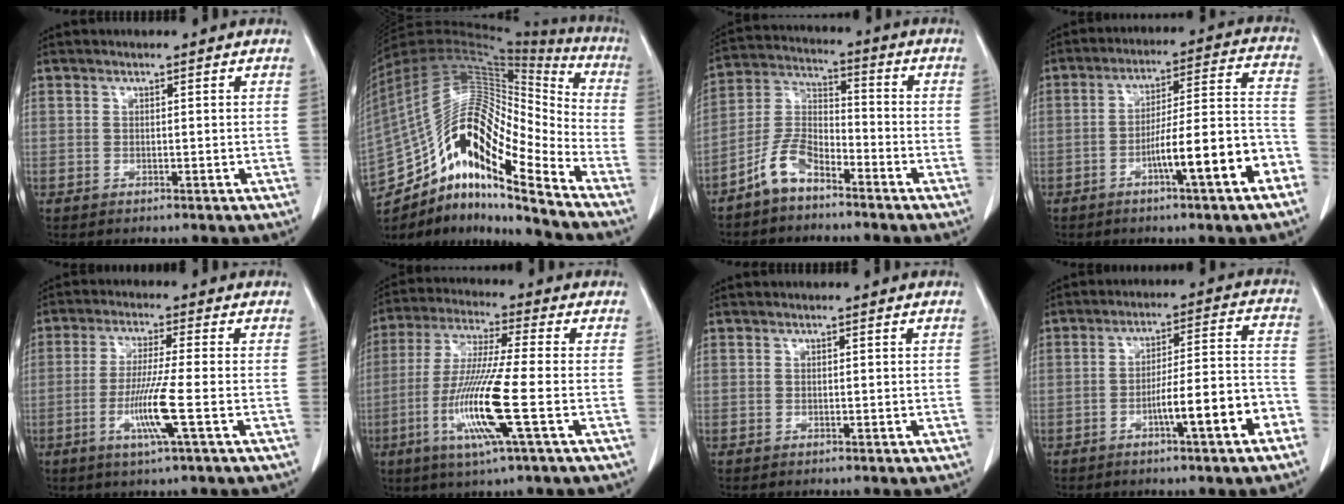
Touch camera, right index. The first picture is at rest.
{"total": 24.8, "force": [-14.9, 5.8, 19.0], "torque": [-0.366, 0.029, -0.262]}
{"total": 7.7, "force": [-5.6, 3.2, 4.2], "torque": [-0.098, 0.012, -0.116]}
{"total": 13.5, "force": [-6.1, 0.8, 12.0], "torque": [-0.176, 0.022, -0.090]}
{"total": 7.8, "force": [-2.5, -1.0, 7.3], "torque": [-0.144, -0.016, -0.051]}
{"total": 13.1, "force": [-3.9, -0.5, 12.5], "torque": [-0.259, -0.019, -0.082]}
{"total": 0.0}
{"total": 10.8, "force": [-5.0, 0.7, 9.6], "torque": [-0.140, 0.022, -0.072]}